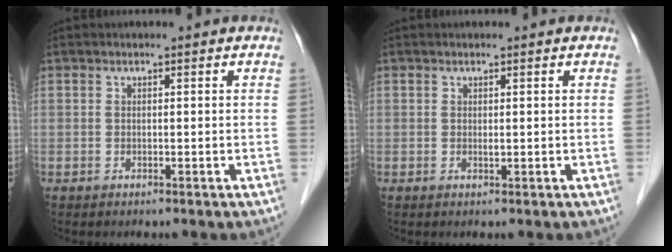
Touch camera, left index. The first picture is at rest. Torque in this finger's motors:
{"motor_torque": [0.21, 0.13, 0.01, 0.00]}